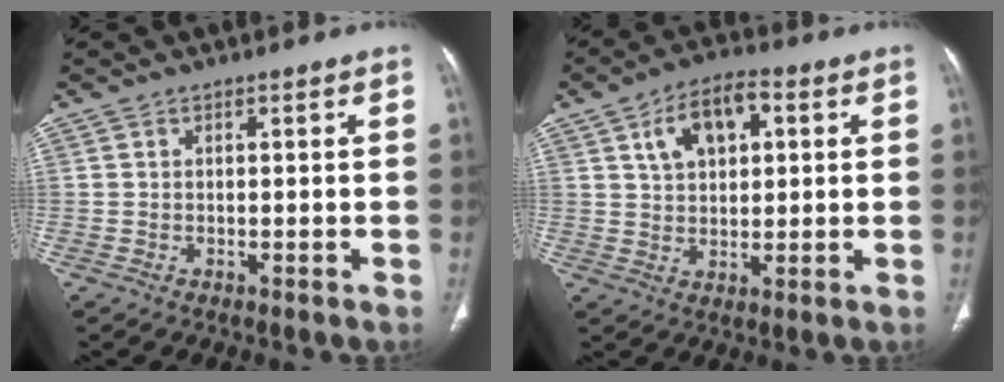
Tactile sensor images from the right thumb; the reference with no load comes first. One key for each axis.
{"total": 9.7, "fx": 3.4, "fy": 5.7, "fz": 7.1, "tx": -0.099, "ty": 0.005, "tz": 0.052}